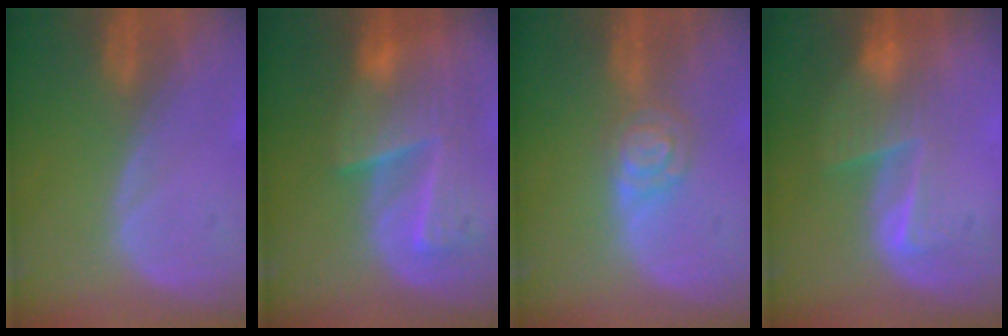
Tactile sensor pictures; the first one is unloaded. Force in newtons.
{"total": 8.9, "press": 8.3, "slide": 3.3}
{"total": 4.6, "press": 4.2, "slide": 2.1}
{"total": 6.6, "press": 5.6, "slide": 3.6}